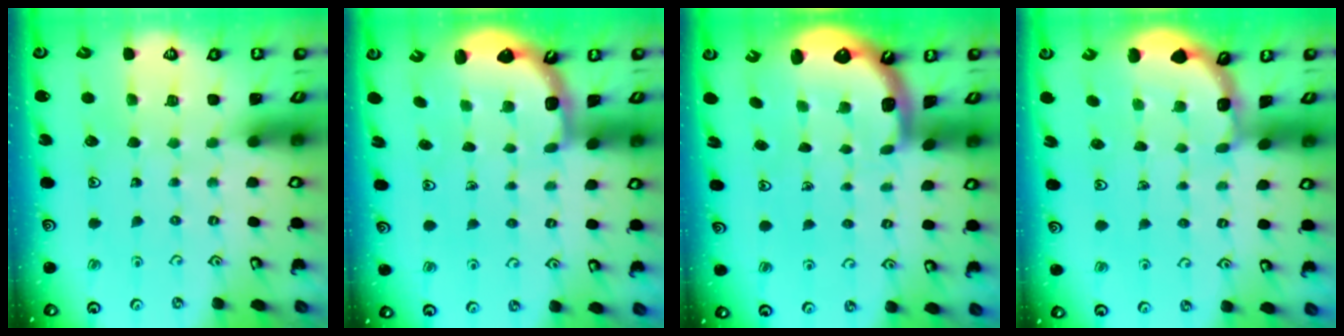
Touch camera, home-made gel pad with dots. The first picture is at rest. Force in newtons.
{"total": 2.6, "press": 2.3, "slide": 1.3}
{"total": 1.6, "press": 1.5, "slide": 0.6}
{"total": 2.1, "press": 2.1, "slide": 0.2}